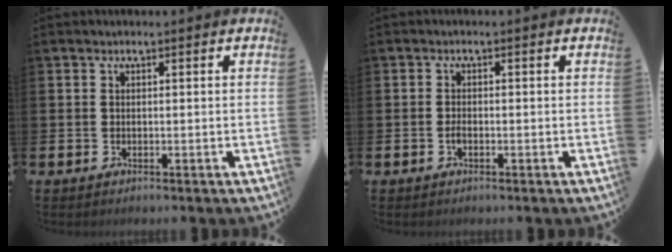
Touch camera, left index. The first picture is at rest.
{"total": 1.2, "force": [-0.5, 0.6, 0.9], "torque": [-0.018, 0.000, -0.010]}